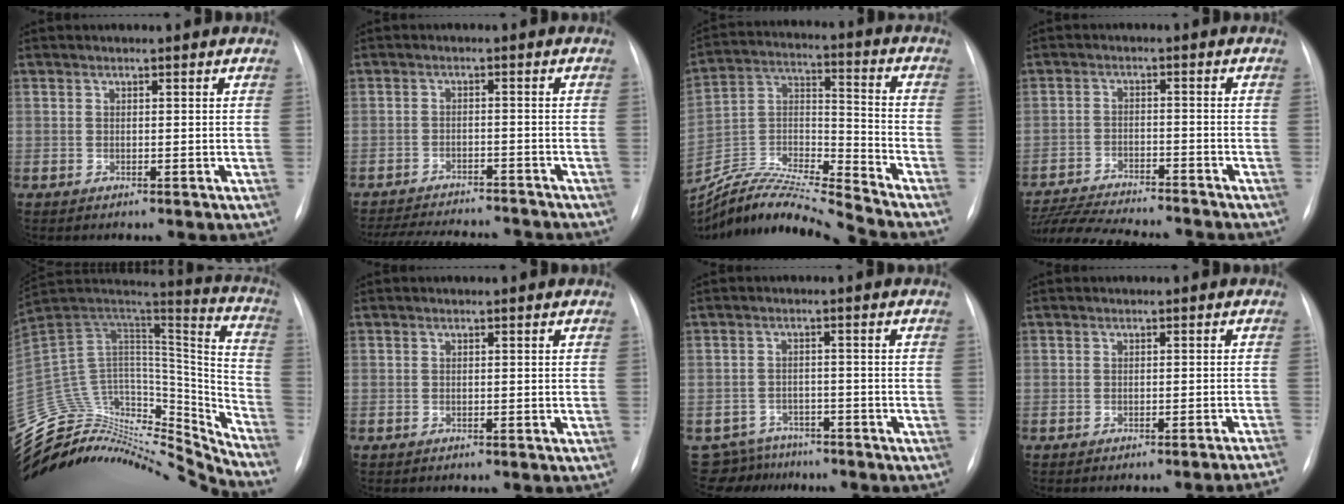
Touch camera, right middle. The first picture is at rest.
{"total": 14.8, "force": [-13.6, 2.9, 5.0], "torque": [-0.104, -0.008, -0.186]}
{"total": 17.4, "force": [-16.6, -1.5, 5.0], "torque": [-0.094, 0.016, -0.303]}
{"total": 15.8, "force": [-14.5, 1.6, 6.1], "torque": [-0.115, -0.017, -0.219]}
{"total": 31.6, "force": [-29.8, 7.5, 7.2], "torque": [-0.137, 0.042, -0.450]}
{"total": 0.0}
{"total": 6.4, "force": [-5.7, 2.8, -0.5], "torque": [0.011, 0.014, -0.083]}
{"total": 5.8, "force": [-5.3, -1.3, 1.8], "torque": [-0.003, -0.006, -0.060]}